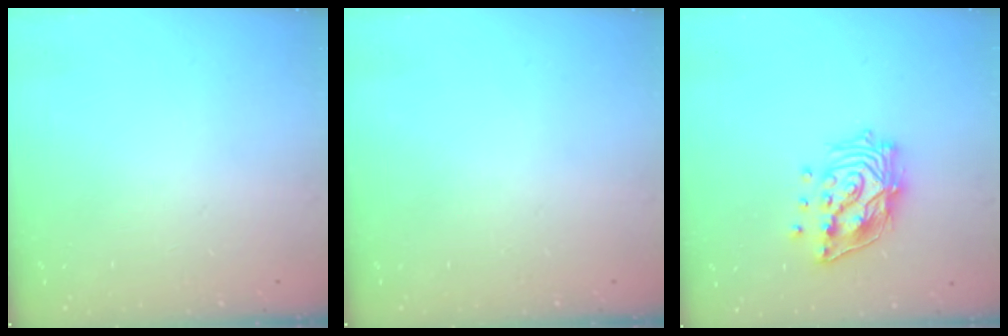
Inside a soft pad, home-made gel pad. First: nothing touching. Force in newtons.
{"total": 0.0}
{"total": 16.0, "press": 15.9, "slide": 2.0}